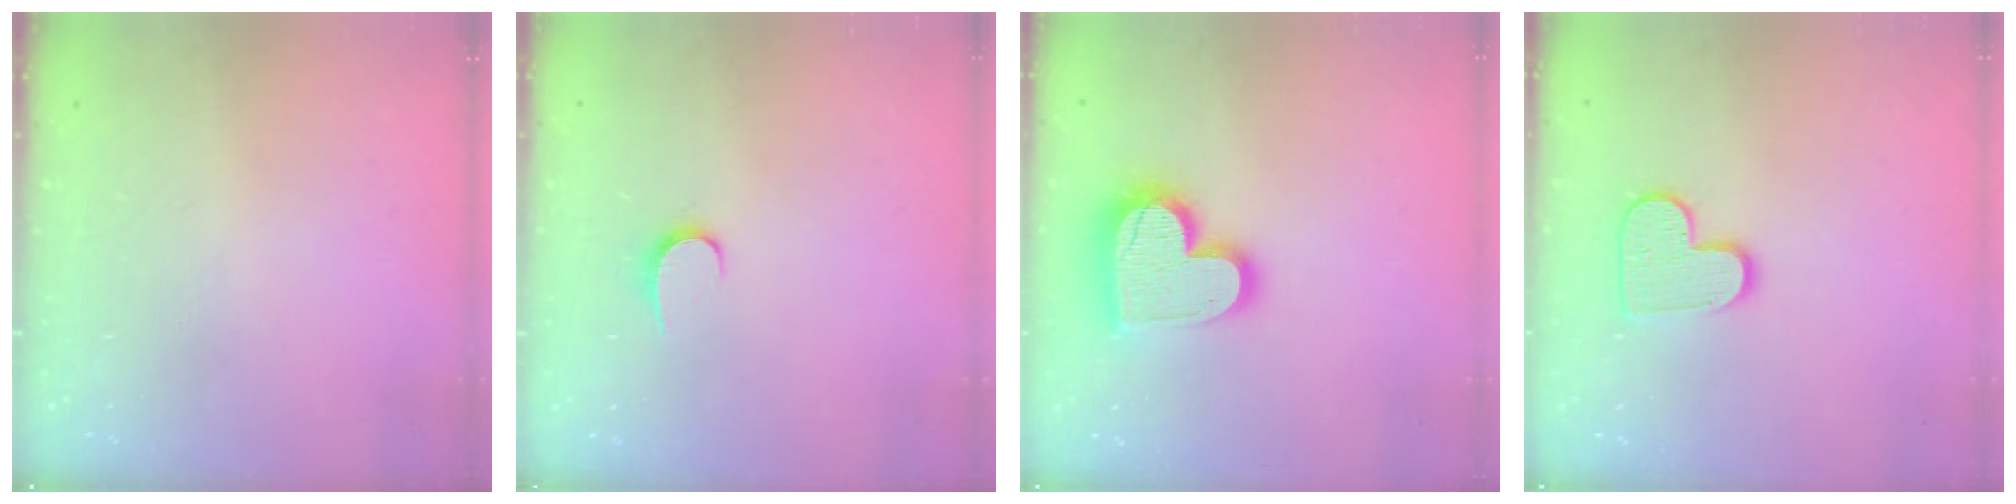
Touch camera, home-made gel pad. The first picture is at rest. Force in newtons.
{"total": 5.7, "press": 5.7, "slide": 0.6}
{"total": 16.9, "press": 16.9, "slide": 1.3}
{"total": 10.1, "press": 10.1, "slide": 0.3}